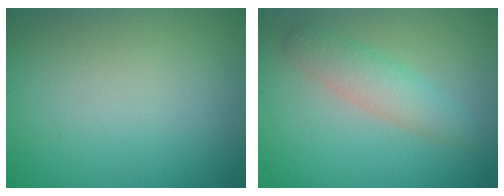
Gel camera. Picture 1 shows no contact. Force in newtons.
{"total": 2.9, "press": 2.9, "slide": 0.1}